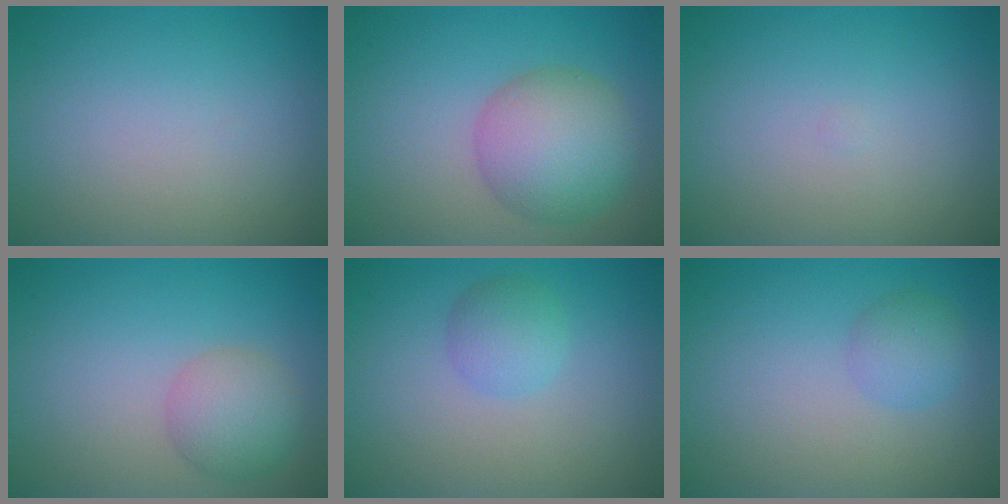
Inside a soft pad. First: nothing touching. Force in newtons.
{"total": 6.3, "press": 6.3, "slide": 0.1}
{"total": 0.0}
{"total": 3.4, "press": 3.4, "slide": 0.2}
{"total": 2.2, "press": 2.2, "slide": 0.0}
{"total": 2.1, "press": 2.1, "slide": 0.1}